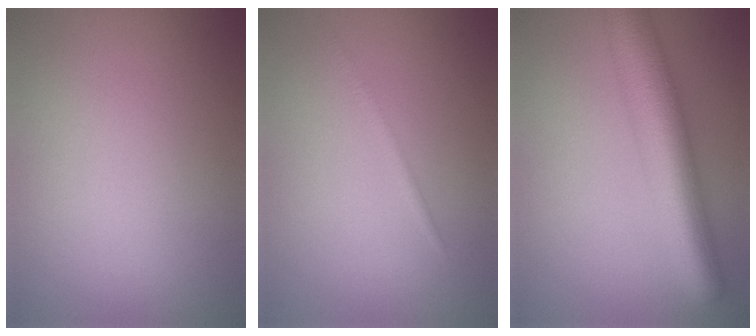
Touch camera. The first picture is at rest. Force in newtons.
{"total": 1.0, "press": 1.0, "slide": 0.1}
{"total": 8.8, "press": 8.8, "slide": 0.3}